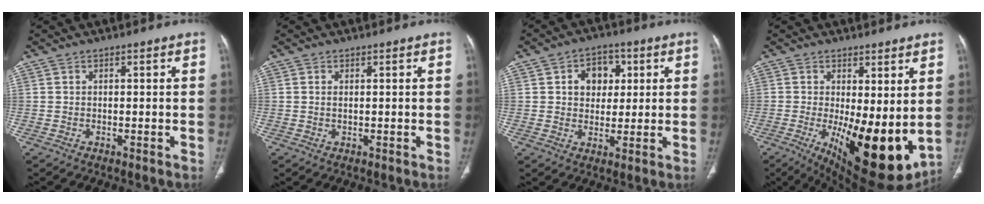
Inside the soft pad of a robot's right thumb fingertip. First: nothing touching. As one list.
[{"total": 0.8, "force": [0.1, 0.3, 0.7], "torque": [-0.018, 0.001, 0.005]}, {"total": 7.6, "force": [2.1, 5.9, 4.3], "torque": [-0.026, -0.002, 0.029]}, {"total": 17.5, "force": [-1.7, 6.9, 16.0], "torque": [-0.234, -0.040, -0.002]}]